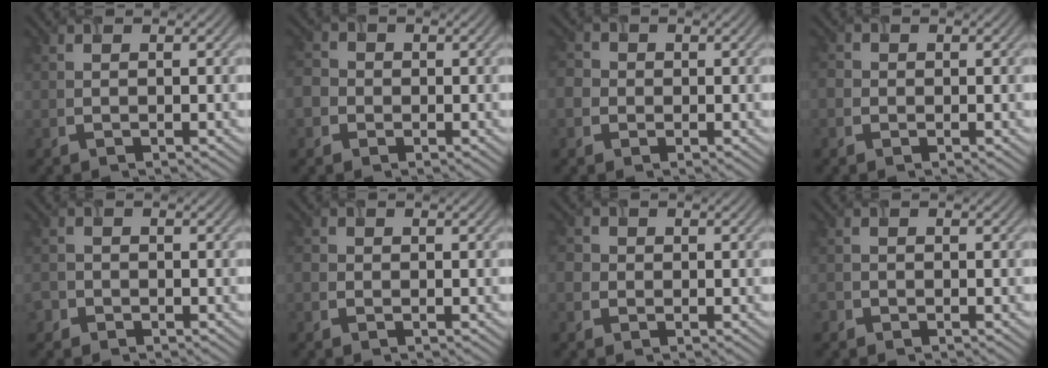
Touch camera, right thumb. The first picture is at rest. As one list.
[{"total": 3.2, "force": [-1.0, 2.9, 0.7], "torque": [-0.018, -0.005, -0.023]}, {"total": 2.7, "force": [-0.7, 2.5, 0.6], "torque": [-0.015, -0.005, -0.012]}, {"total": 1.5, "force": [-0.5, 1.4, 0.1], "torque": [-0.001, -0.008, -0.010]}, {"total": 1.9, "force": [-1.3, 1.3, 0.0], "torque": [0.003, -0.010, -0.029]}, {"total": 1.2, "force": [-0.4, 1.1, 0.1], "torque": [-0.001, -0.007, -0.009]}, {"total": 2.1, "force": [-0.4, 2.0, 0.3], "torque": [-0.007, -0.005, -0.008]}, {"total": 1.1, "force": [-0.9, 0.7, -0.1], "torque": [0.002, -0.009, -0.018]}]